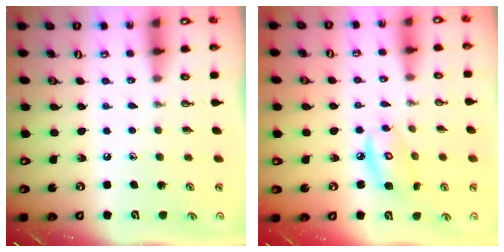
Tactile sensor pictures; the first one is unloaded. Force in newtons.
{"total": 7.9, "press": 7.8, "slide": 0.6}